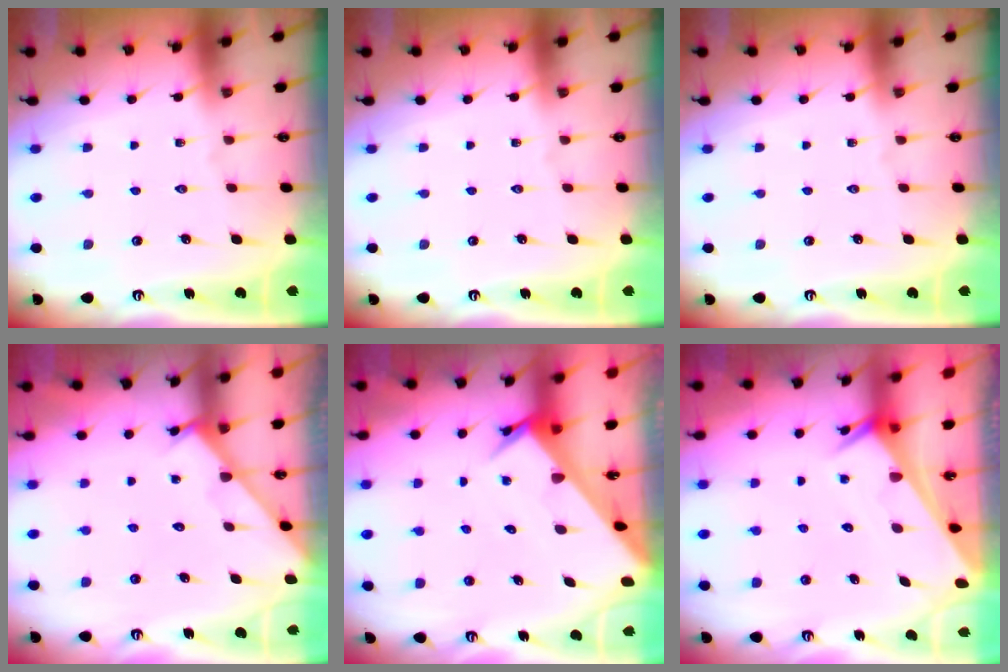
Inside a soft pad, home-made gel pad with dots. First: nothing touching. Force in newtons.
{"total": 0.0}
{"total": 0.0}
{"total": 2.6, "press": 2.5, "slide": 0.3}
{"total": 3.6, "press": 3.6, "slide": 0.2}
{"total": 3.7, "press": 3.7, "slide": 0.2}